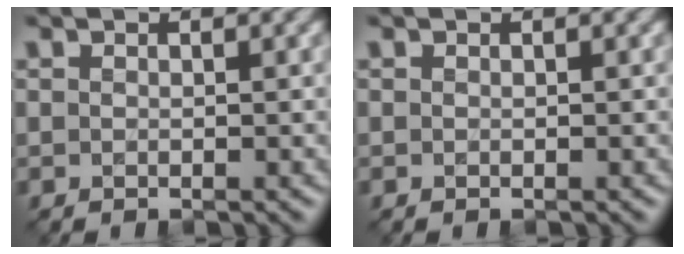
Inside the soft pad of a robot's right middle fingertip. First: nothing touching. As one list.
[{"total": 0.0}]